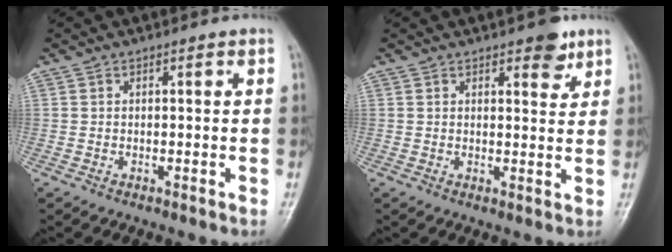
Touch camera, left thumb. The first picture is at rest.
{"total": 4.3, "force": [2.8, 1.8, 2.7], "torque": [-0.020, -0.015, 0.035]}